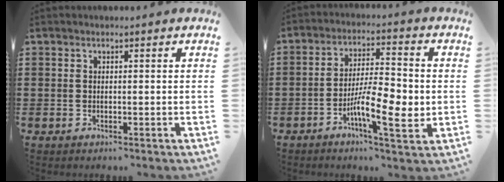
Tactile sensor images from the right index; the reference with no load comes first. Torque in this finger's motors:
{"motor_torque": [2.14, 0.00, 0.36, 0.21]}